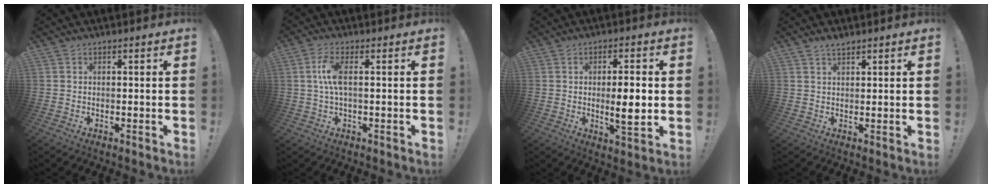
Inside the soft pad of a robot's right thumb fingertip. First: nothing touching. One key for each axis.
{"total": 7.1, "fx": 0.7, "fy": 2.3, "fz": 6.7, "tx": -0.137, "ty": -0.001, "tz": 0.011}
{"total": 8.6, "fx": -0.5, "fy": 2.2, "fz": 8.3, "tx": -0.122, "ty": -0.006, "tz": -0.014}
{"total": 2.4, "fx": 2.0, "fy": 0.7, "fz": 1.2, "tx": -0.016, "ty": -0.011, "tz": 0.035}